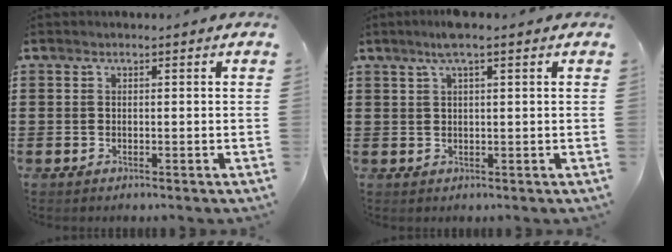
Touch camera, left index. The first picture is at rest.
{"total": 3.0, "force": [1.7, 0.1, 2.5], "torque": [-0.051, 0.003, 0.030]}